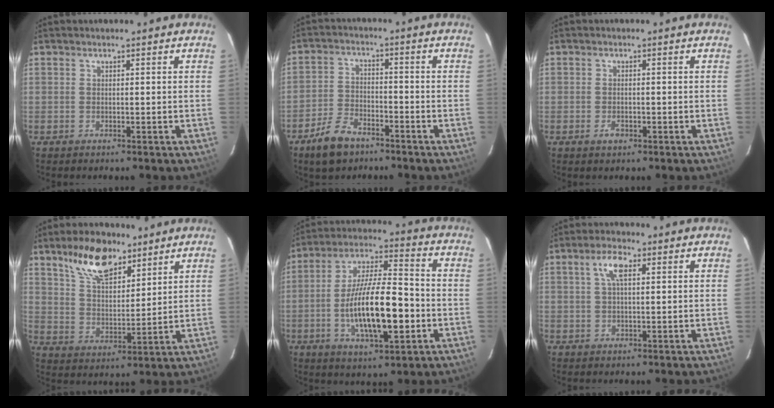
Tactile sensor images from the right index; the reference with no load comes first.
{"total": 7.9, "force": [-5.6, 4.1, 3.8], "torque": [-0.100, 0.006, -0.102]}
{"total": 1.9, "force": [-0.9, 1.1, 1.2], "torque": [-0.022, 0.000, -0.015]}
{"total": 11.9, "force": [8.1, 5.4, 6.7], "torque": [-0.117, 0.012, 0.150]}
{"total": 17.1, "force": [-4.2, 5.2, 15.8], "torque": [-0.289, -0.001, -0.068]}
{"total": 4.3, "force": [1.5, 1.6, 3.7], "torque": [-0.072, 0.011, 0.028]}